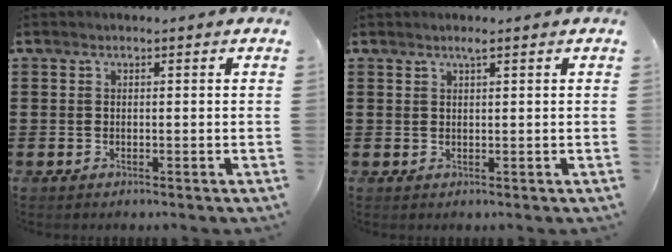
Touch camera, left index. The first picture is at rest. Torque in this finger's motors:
{"motor_torque": [0.08, -0.11, -0.05, 0.00]}